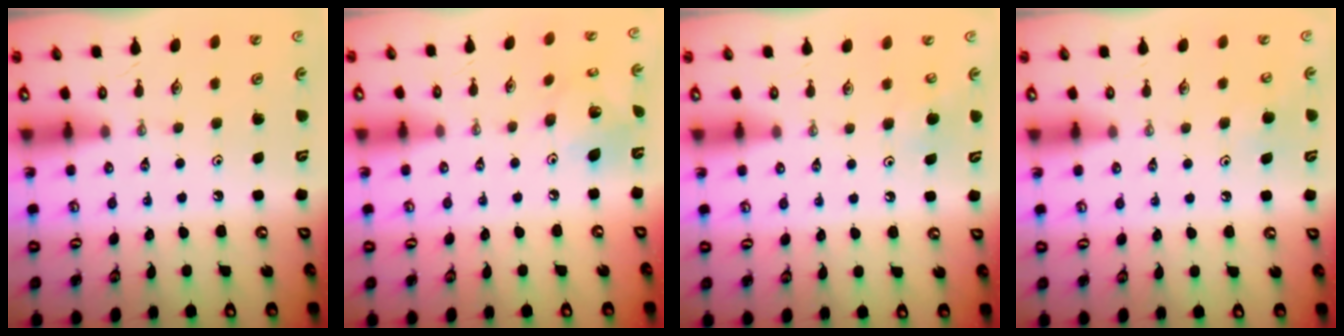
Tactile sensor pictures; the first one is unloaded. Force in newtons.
{"total": 9.2, "press": 9.2, "slide": 0.7}
{"total": 6.4, "press": 6.3, "slide": 1.0}
{"total": 6.1, "press": 6.0, "slide": 0.8}